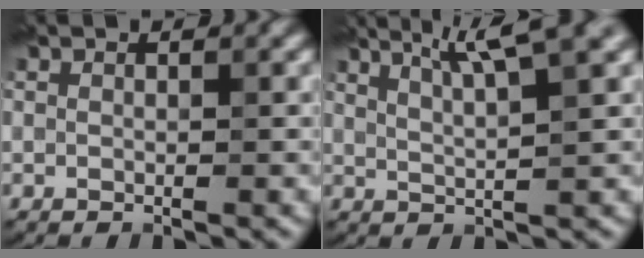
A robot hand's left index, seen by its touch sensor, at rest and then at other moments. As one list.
[{"total": 4.5, "force": [2.5, 0.5, 3.7], "torque": [-0.060, 0.019, 0.045]}]